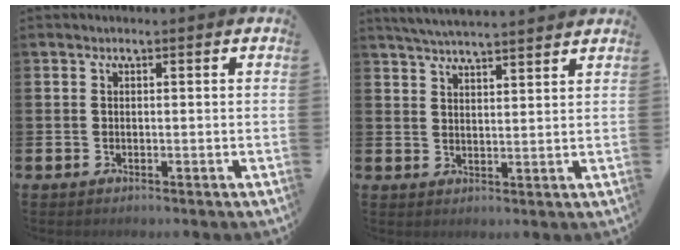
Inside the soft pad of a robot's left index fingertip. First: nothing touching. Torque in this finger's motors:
{"motor_torque": [0.94, -1.19, 0.49, 0.10]}